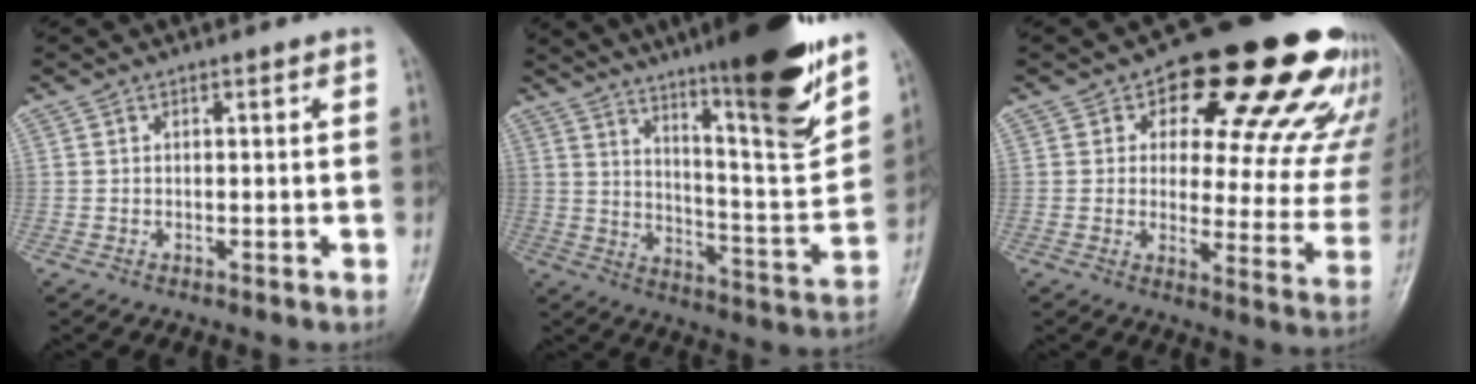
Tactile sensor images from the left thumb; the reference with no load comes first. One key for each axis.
{"total": 21.0, "fx": 14.4, "fy": 2.9, "fz": 15.0, "tx": -0.191, "ty": -0.079, "tz": 0.224}
{"total": 23.9, "fx": 14.4, "fy": 10.8, "fz": 15.8, "tx": -0.154, "ty": -0.052, "tz": 0.178}